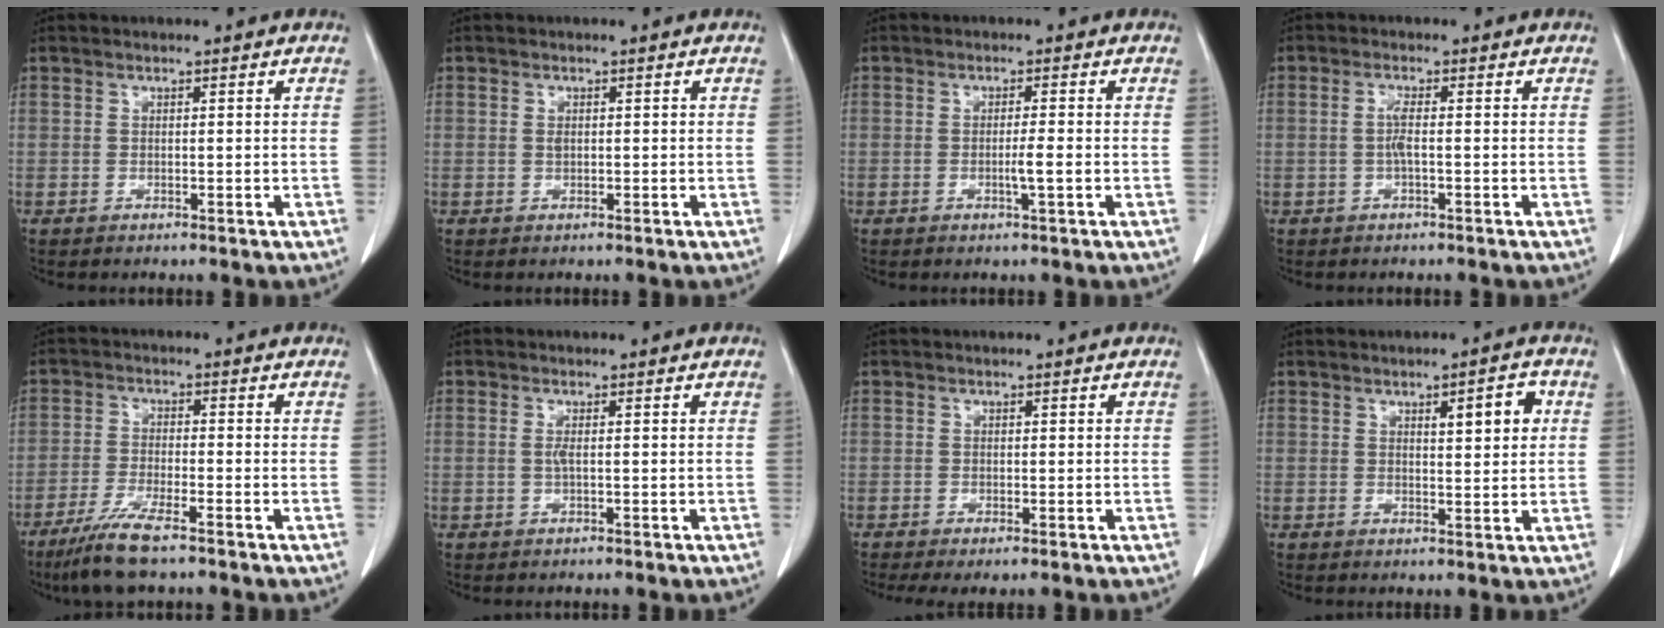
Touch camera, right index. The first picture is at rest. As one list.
[{"total": 0.8, "force": [0.1, 0.5, 0.7], "torque": [-0.015, 0.000, 0.002]}, {"total": 2.2, "force": [-0.6, -0.3, 2.2], "torque": [-0.037, -0.003, -0.008]}, {"total": 2.1, "force": [-0.3, 0.1, 2.1], "torque": [-0.044, 0.001, -0.006]}, {"total": 7.1, "force": [-5.1, 0.6, 4.9], "torque": [-0.103, -0.019, -0.094]}, {"total": 1.1, "force": [0.0, 0.0, 1.1], "torque": [-0.030, -0.002, -0.001]}, {"total": 1.8, "force": [-0.9, 0.6, 1.4], "torque": [-0.024, -0.005, -0.014]}, {"total": 4.7, "force": [1.6, 1.1, 4.3], "torque": [-0.061, 0.002, 0.025]}]